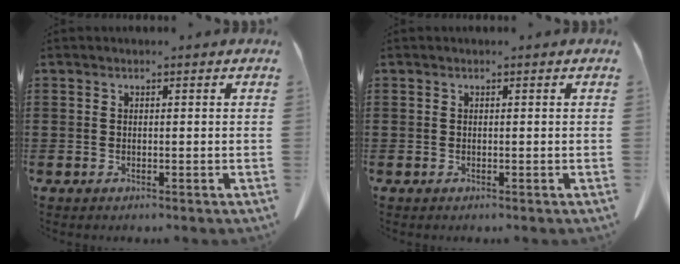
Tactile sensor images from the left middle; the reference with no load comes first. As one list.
[{"total": 0.0}]